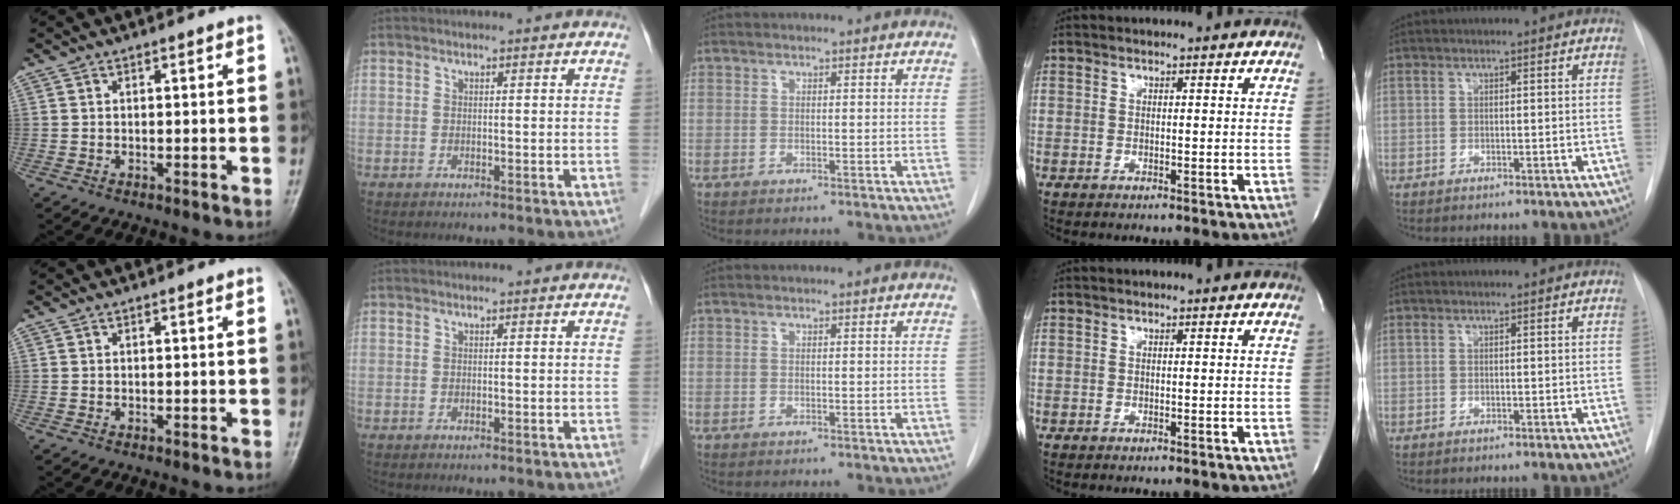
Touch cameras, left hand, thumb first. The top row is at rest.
{}